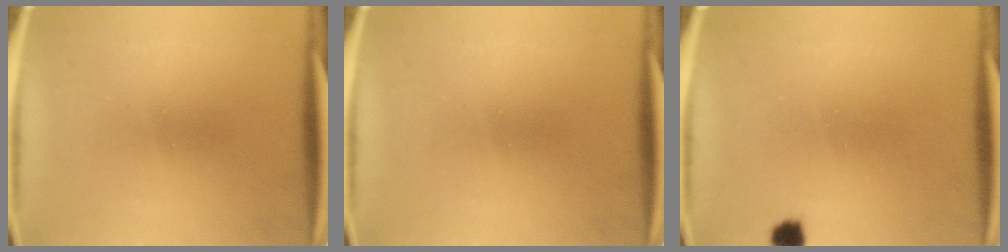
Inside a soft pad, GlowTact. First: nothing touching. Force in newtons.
{"total": 0.0}
{"total": 2.2}